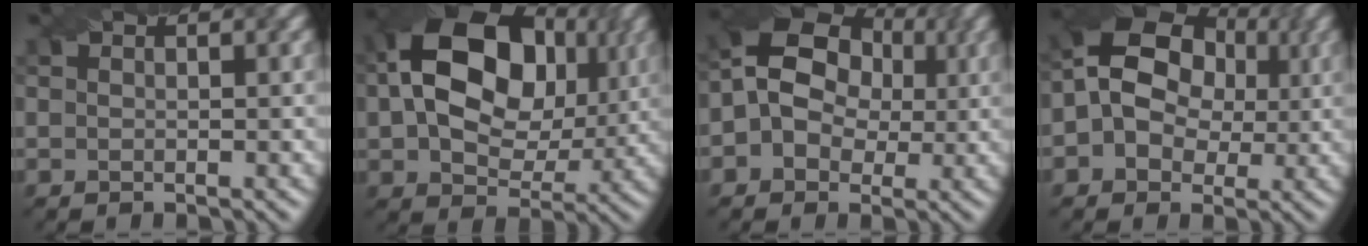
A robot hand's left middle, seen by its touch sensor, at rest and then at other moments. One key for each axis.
{"total": 17.0, "fx": 3.8, "fy": 11.9, "fz": 11.5, "tx": -0.200, "ty": 0.031, "tz": 0.075}
{"total": 9.4, "fx": 1.2, "fy": 7.6, "fz": 5.3, "tx": -0.094, "ty": 0.039, "tz": -0.005}
{"total": 10.7, "fx": 1.8, "fy": 8.6, "fz": 6.1, "tx": -0.113, "ty": 0.045, "tz": 0.004}